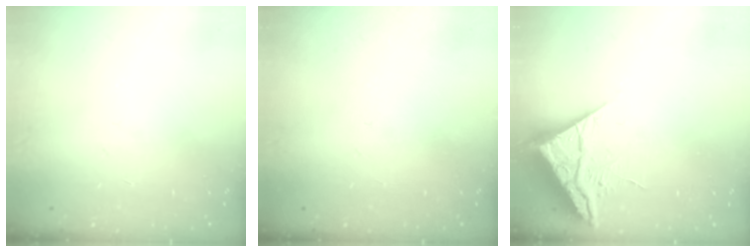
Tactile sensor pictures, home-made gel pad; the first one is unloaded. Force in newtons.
{"total": 0.0}
{"total": 6.9, "press": 6.9, "slide": 0.4}